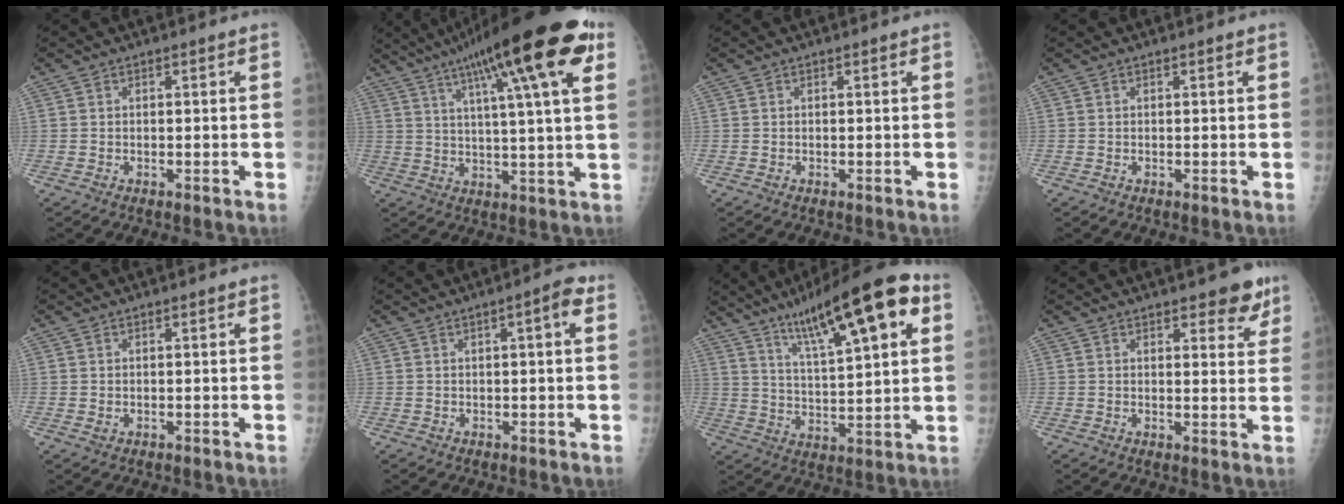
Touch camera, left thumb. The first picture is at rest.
{"total": 22.7, "force": [11.0, 3.9, 19.4], "torque": [-0.295, -0.001, 0.163]}
{"total": 0.0}
{"total": 0.0}
{"total": 0.8, "force": [0.2, 0.5, 0.6], "torque": [-0.009, -0.002, 0.008]}
{"total": 3.5, "force": [1.1, 0.6, 3.3], "torque": [-0.048, 0.007, 0.014]}
{"total": 20.9, "force": [10.2, 5.2, 17.5], "torque": [-0.247, -0.011, 0.161]}
{"total": 5.7, "force": [4.0, 2.2, 3.4], "torque": [-0.014, -0.021, 0.048]}